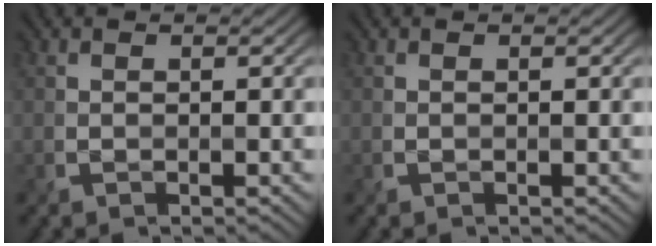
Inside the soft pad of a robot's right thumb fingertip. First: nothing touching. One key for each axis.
{"total": 0.0}